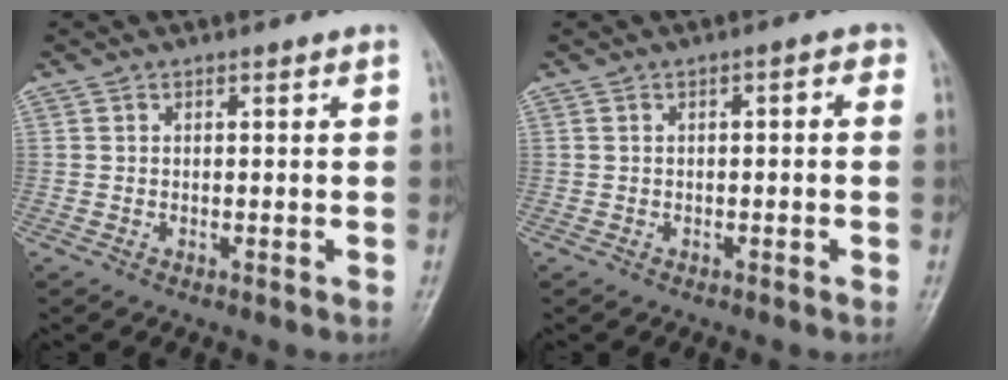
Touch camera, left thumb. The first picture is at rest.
{"total": 1.7, "force": [0.0, 0.9, 1.5], "torque": [-0.013, 0.014, -0.005]}